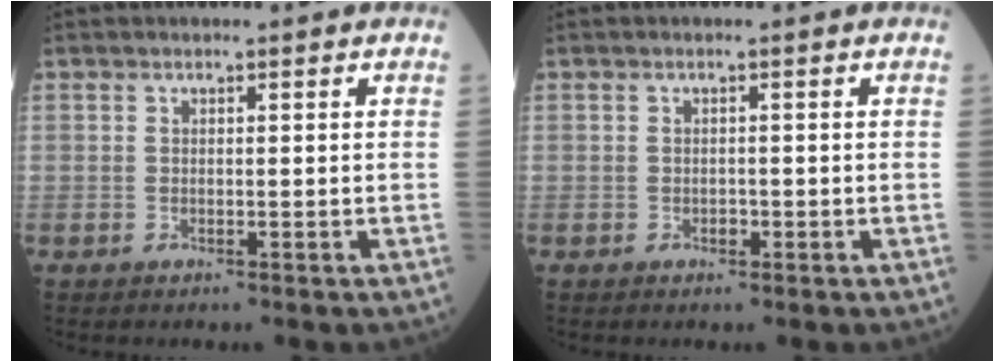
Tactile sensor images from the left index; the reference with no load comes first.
{"total": 0.7, "force": [-0.3, 0.5, 0.4], "torque": [-0.004, 0.002, -0.006]}